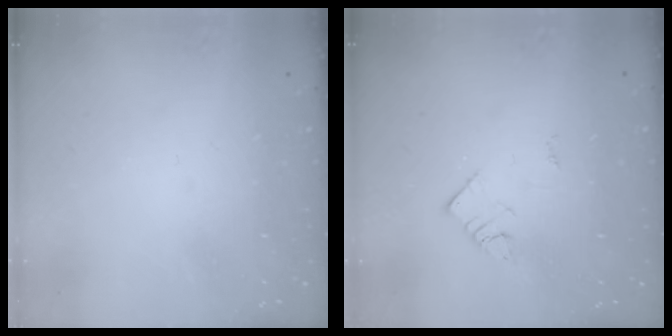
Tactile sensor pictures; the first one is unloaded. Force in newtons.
{"total": 3.3, "press": 3.3, "slide": 0.2}